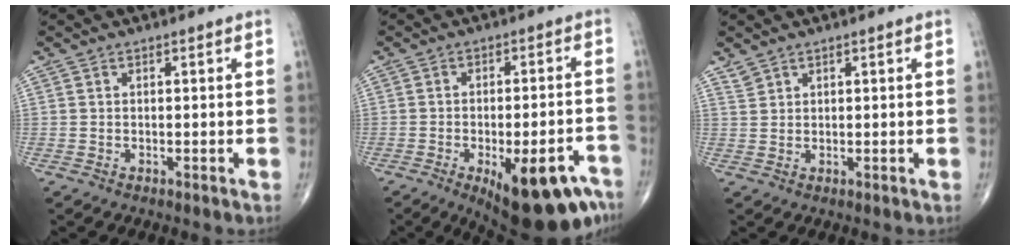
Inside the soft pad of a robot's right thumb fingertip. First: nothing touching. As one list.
[{"total": 17.5, "force": [-9.8, 6.2, 13.1], "torque": [-0.114, 0.041, -0.126]}, {"total": 1.5, "force": [1.3, 0.7, 0.2], "torque": [0.003, -0.003, 0.027]}]